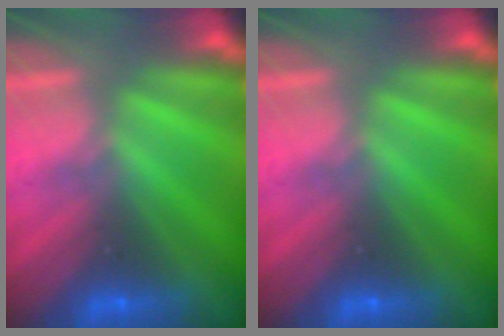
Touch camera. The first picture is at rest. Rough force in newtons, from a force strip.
{"total": 0.0}